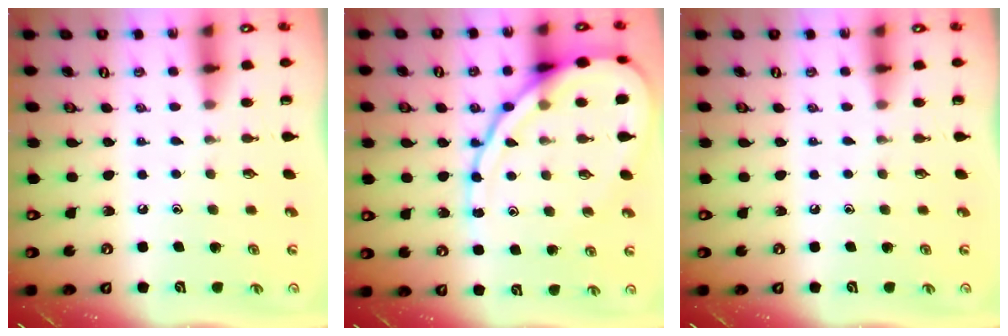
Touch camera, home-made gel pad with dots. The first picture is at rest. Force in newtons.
{"total": 15.6, "press": 15.4, "slide": 1.8}
{"total": 0.0}